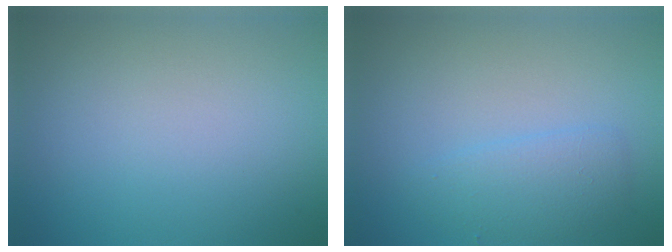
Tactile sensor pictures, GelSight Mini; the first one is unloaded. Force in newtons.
{"total": 2.4, "press": 2.4, "slide": 0.1}